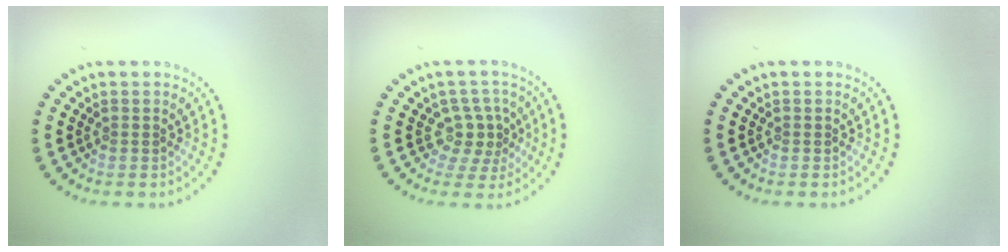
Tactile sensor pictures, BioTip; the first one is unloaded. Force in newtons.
{"total": 2.9, "press": 2.2, "slide": 1.9}
{"total": 0.0}